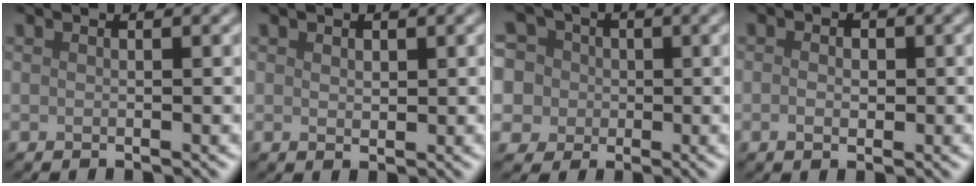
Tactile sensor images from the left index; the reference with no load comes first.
{"total": 0.7, "force": [0.4, 0.4, 0.4], "torque": [-0.007, -0.002, 0.008]}
{"total": 9.3, "force": [2.4, 8.0, 4.0], "torque": [-0.074, 0.040, 0.001]}
{"total": 1.8, "force": [-0.1, 1.2, 1.4], "torque": [-0.009, 0.000, -0.008]}